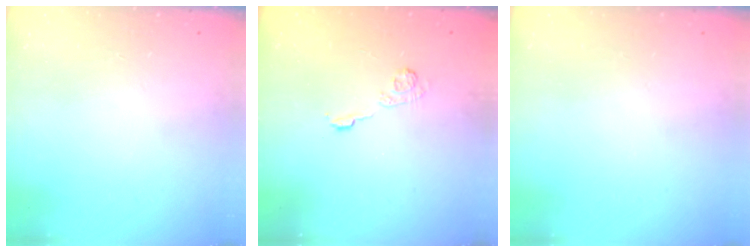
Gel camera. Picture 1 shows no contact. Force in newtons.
{"total": 4.0, "press": 3.8, "slide": 1.2}
{"total": 0.0}